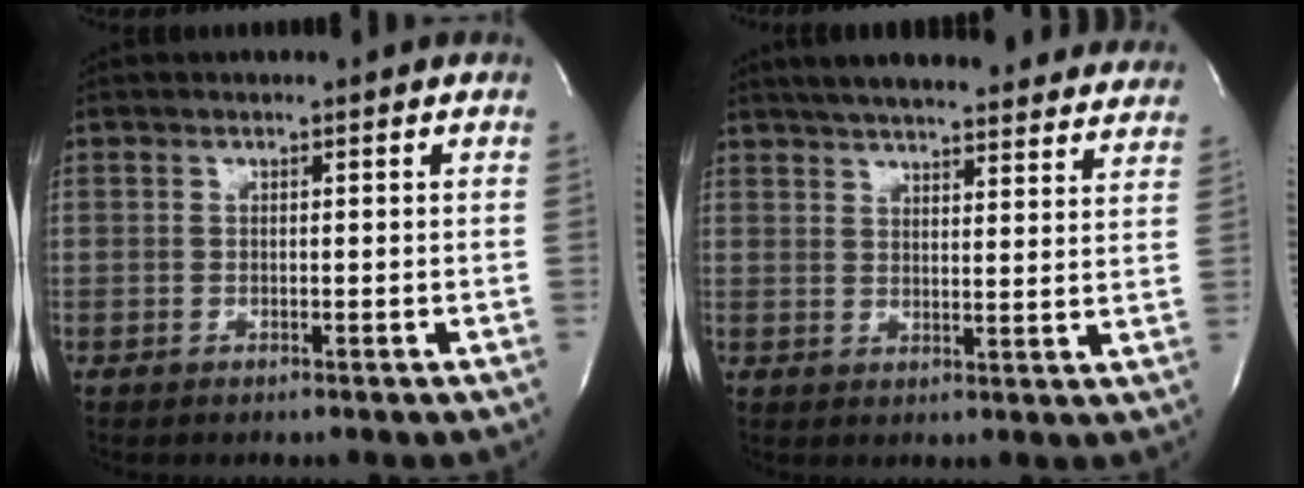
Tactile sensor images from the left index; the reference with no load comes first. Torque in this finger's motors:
{"motor_torque": [0.06, -0.21, 0.59, 0.12]}